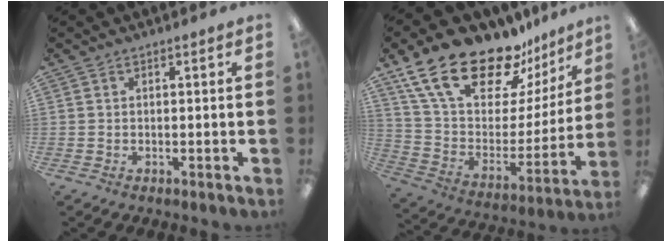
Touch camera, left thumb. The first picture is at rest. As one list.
[{"total": 23.8, "force": [18.1, 9.8, 11.8], "torque": [-0.210, -0.125, 0.325]}]